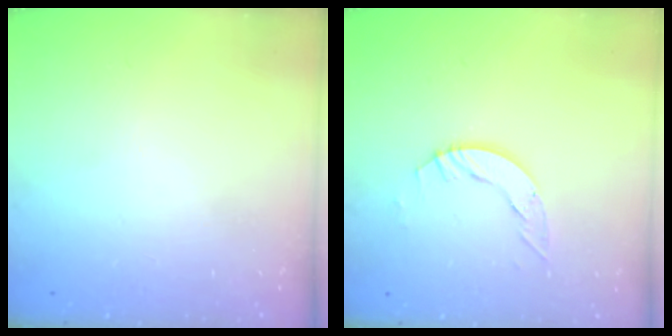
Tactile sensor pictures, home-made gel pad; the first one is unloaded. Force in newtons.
{"total": 5.0, "press": 5.0, "slide": 0.2}